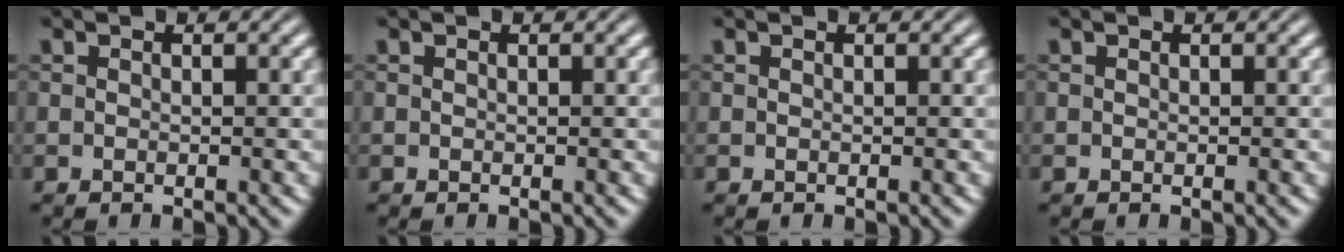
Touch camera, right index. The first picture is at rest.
{"total": 0.0}
{"total": 0.0}
{"total": 0.0}